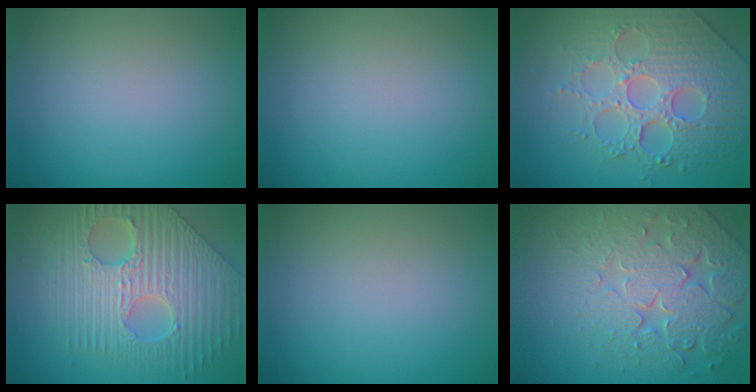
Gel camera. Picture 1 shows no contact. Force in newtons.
{"total": 0.0}
{"total": 7.8, "press": 6.1, "slide": 4.8}
{"total": 9.9, "press": 7.0, "slide": 7.0}
{"total": 0.0}
{"total": 6.6, "press": 5.5, "slide": 3.6}